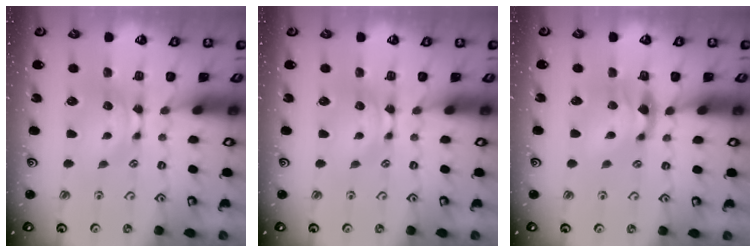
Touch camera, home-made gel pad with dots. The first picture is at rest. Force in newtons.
{"total": 0.0}
{"total": 2.8, "press": 2.2, "slide": 1.7}